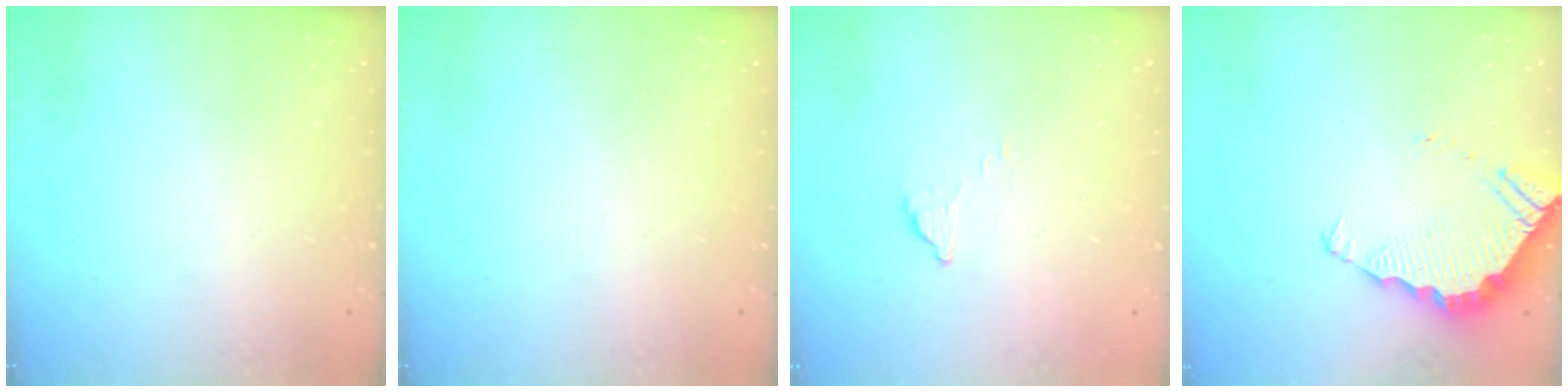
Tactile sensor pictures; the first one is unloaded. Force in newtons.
{"total": 0.0}
{"total": 2.8, "press": 2.7, "slide": 0.3}
{"total": 4.4, "press": 4.4, "slide": 0.2}